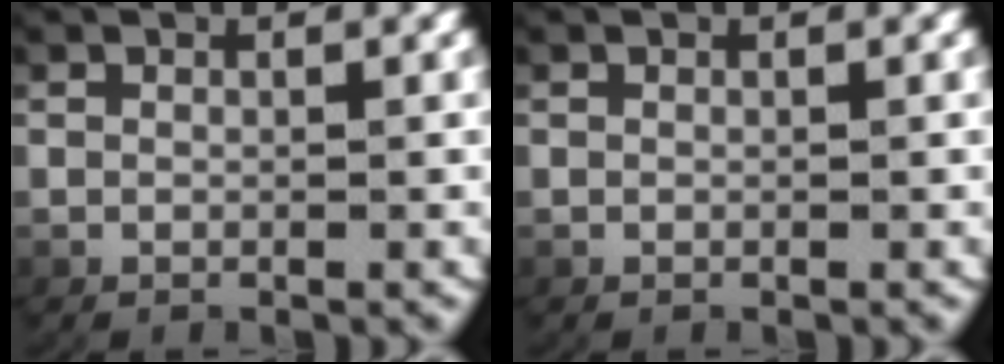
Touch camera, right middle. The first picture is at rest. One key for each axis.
{"total": 0.0}